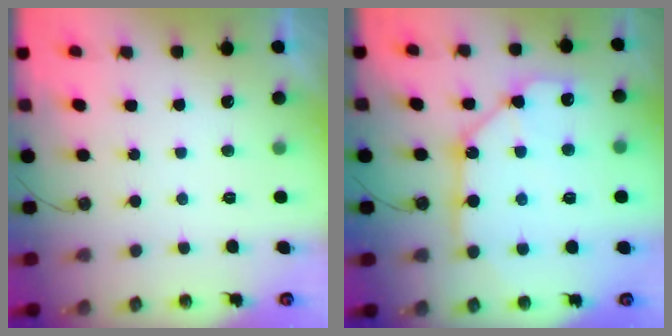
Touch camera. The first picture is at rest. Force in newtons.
{"total": 14.5, "press": 14.4, "slide": 1.5}